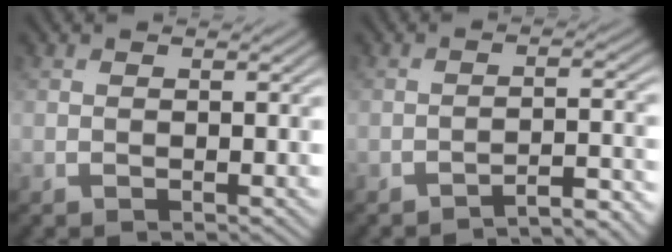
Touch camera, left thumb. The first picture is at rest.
{"total": 4.0, "force": [-3.5, 0.4, 2.0], "torque": [-0.021, 0.017, -0.060]}